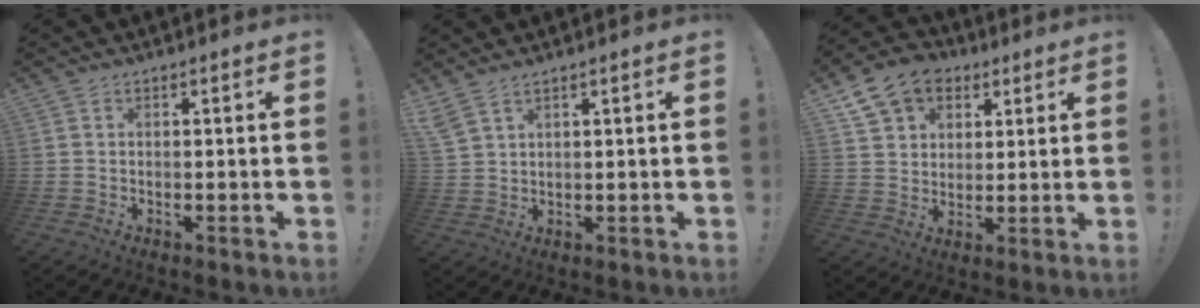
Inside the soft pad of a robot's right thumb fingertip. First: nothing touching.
{"total": 4.6, "force": [3.7, 1.5, 2.4], "torque": [-0.050, -0.013, 0.073]}
{"total": 12.4, "force": [6.6, 9.3, 4.8], "torque": [-0.078, -0.029, 0.131]}